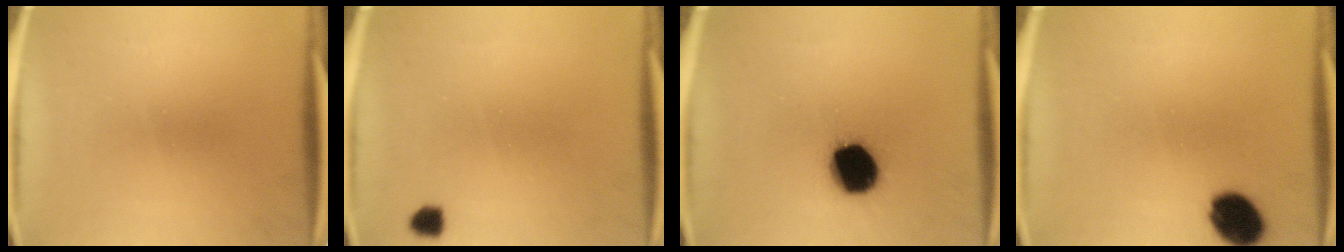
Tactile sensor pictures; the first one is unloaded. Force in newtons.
{"total": 2.0}
{"total": 14.6}
{"total": 9.3}